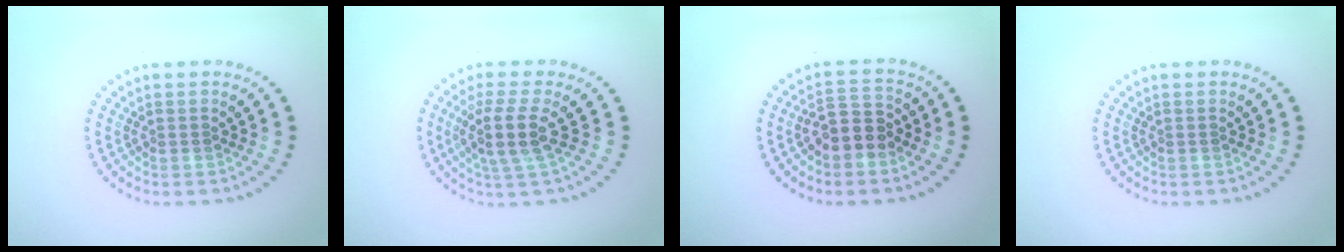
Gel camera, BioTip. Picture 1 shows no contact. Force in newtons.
{"total": 3.7, "press": 2.9, "slide": 2.3}
{"total": 3.3, "press": 3.1, "slide": 1.1}
{"total": 0.0}